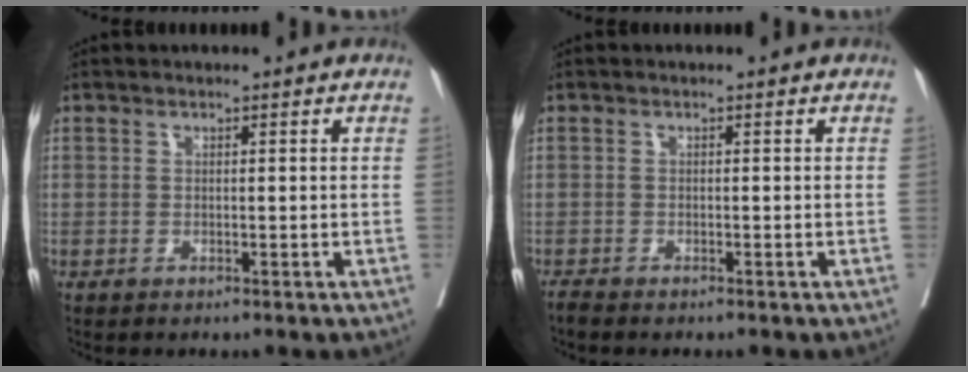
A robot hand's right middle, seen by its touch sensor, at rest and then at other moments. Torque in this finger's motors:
{"motor_torque": [-0.04, 0.06, 0.05, 0.01]}